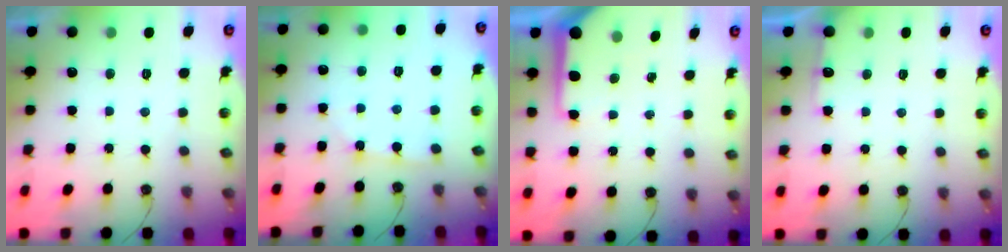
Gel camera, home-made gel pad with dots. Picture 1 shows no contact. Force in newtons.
{"total": 1.9, "press": 1.9, "slide": 0.2}
{"total": 9.7, "press": 9.6, "slide": 1.1}
{"total": 4.1, "press": 4.1, "slide": 0.4}